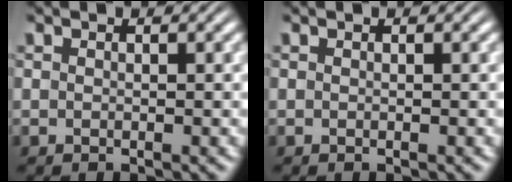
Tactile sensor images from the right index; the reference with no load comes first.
{"total": 0.0}